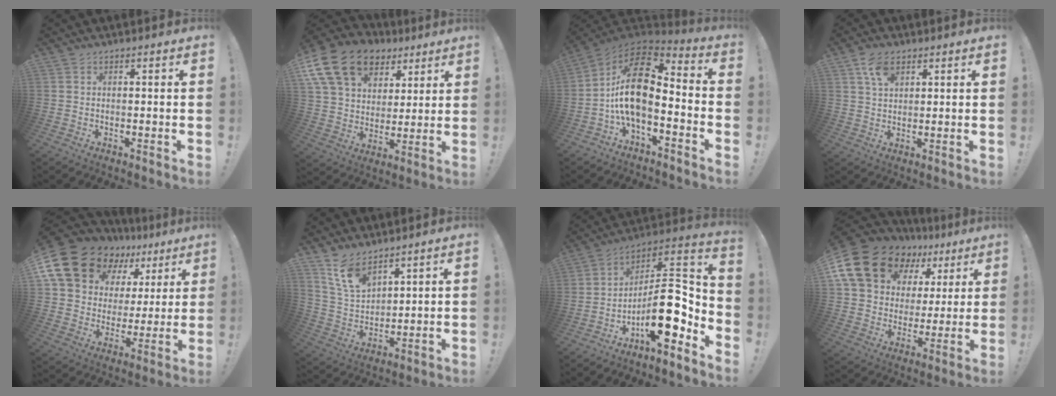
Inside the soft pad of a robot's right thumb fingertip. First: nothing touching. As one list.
[{"total": 19.7, "force": [10.9, 13.0, 10.0], "torque": [-0.166, -0.054, 0.208]}, {"total": 16.0, "force": [-0.1, 8.8, 13.4], "torque": [-0.251, 0.007, -0.002]}, {"total": 6.1, "force": [3.3, 3.6, 3.6], "torque": [-0.061, -0.008, 0.060]}, {"total": 19.3, "force": [13.3, 11.2, 8.5], "torque": [-0.147, -0.089, 0.261]}, {"total": 11.0, "force": [8.3, 5.7, 4.4], "torque": [-0.100, -0.046, 0.166]}, {"total": 17.3, "force": [-5.0, 7.4, 14.8], "torque": [-0.235, 0.022, -0.077]}, {"total": 19.6, "force": [11.7, 12.3, 9.7], "torque": [-0.168, -0.072, 0.228]}]